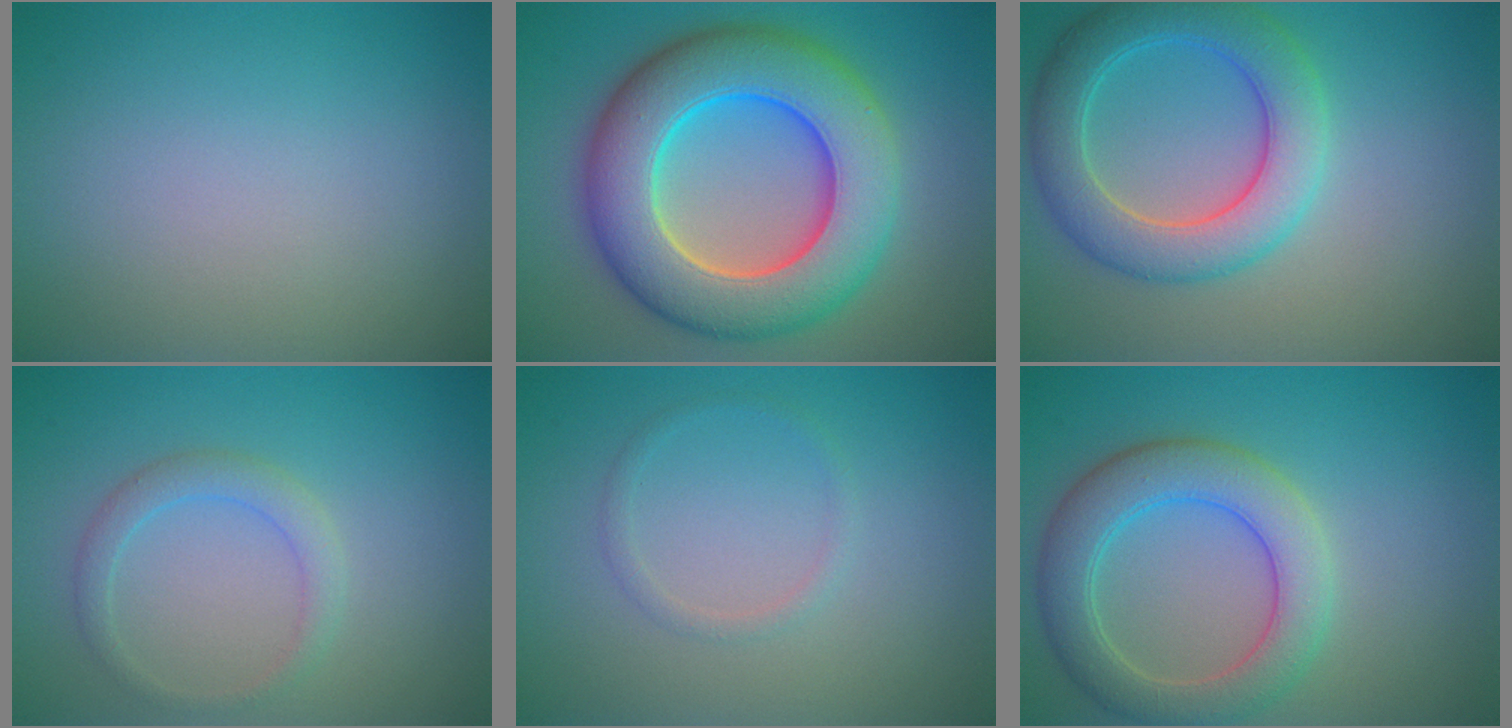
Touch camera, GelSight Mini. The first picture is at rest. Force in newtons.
{"total": 12.3, "press": 12.3, "slide": 0.2}
{"total": 6.2, "press": 6.2, "slide": 0.1}
{"total": 2.0, "press": 2.0, "slide": 0.3}
{"total": 1.0, "press": 1.0, "slide": 0.1}
{"total": 5.6, "press": 5.6, "slide": 0.6}